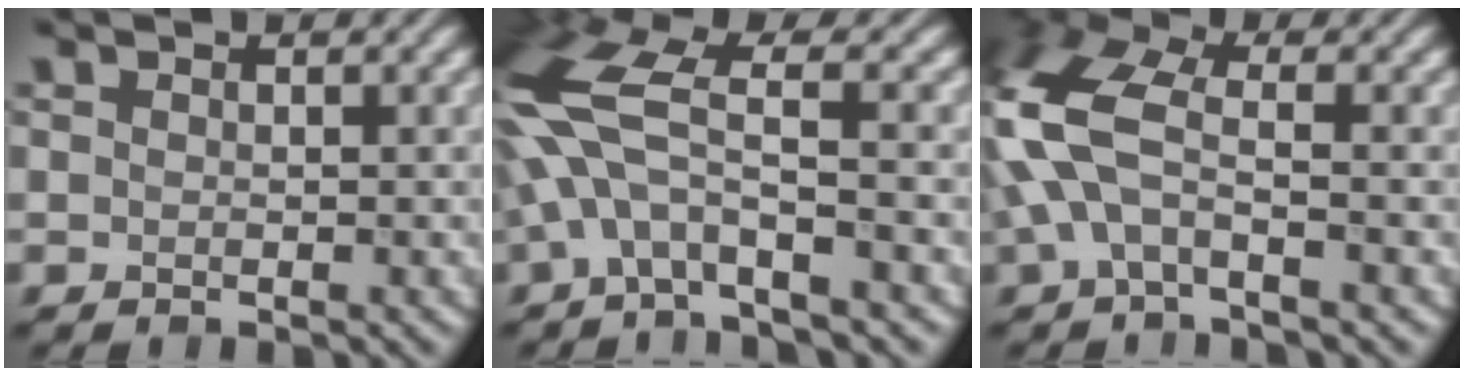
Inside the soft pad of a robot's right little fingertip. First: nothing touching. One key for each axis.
{"total": 7.9, "fx": -0.9, "fy": 2.6, "fz": 7.4, "tx": -0.175, "ty": 0.019, "tz": -0.033}
{"total": 7.1, "fx": -0.5, "fy": 3.5, "fz": 6.1, "tx": -0.155, "ty": 0.018, "tz": -0.025}